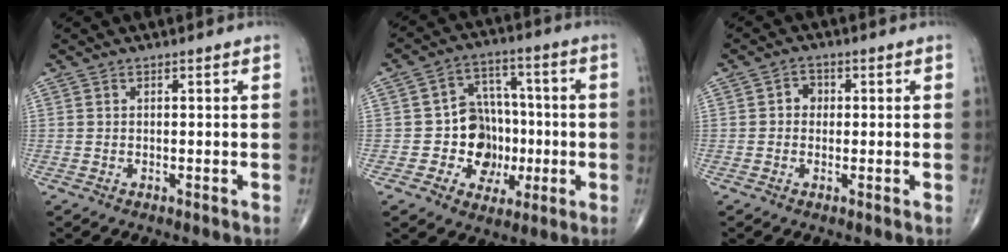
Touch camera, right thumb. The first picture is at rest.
{"total": 11.5, "force": [-1.7, 9.8, 5.7], "torque": [-0.027, 0.031, -0.025]}
{"total": 2.6, "force": [0.2, 2.3, 1.3], "torque": [-0.002, 0.007, -0.004]}